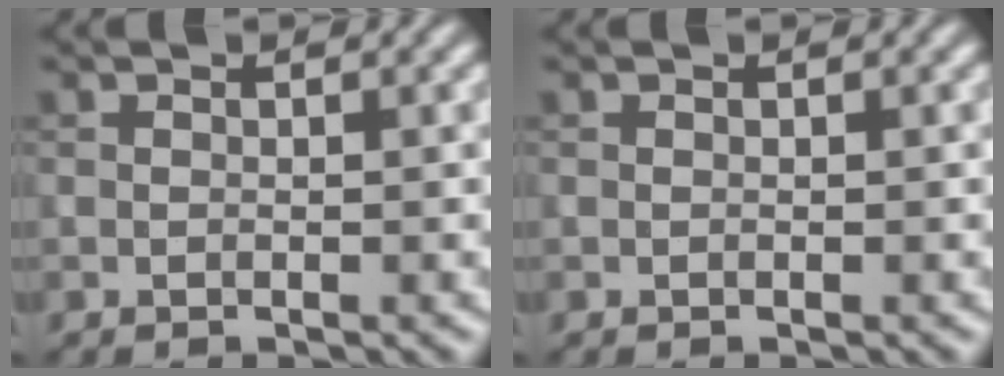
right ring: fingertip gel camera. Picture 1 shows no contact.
{"total": 0.0}